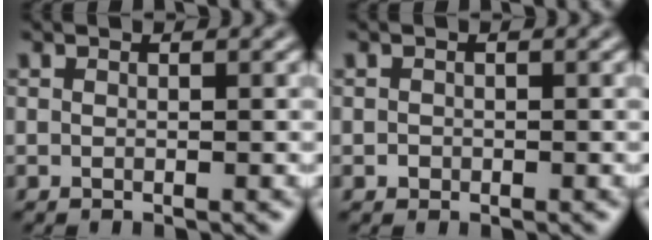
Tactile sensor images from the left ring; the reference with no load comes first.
{"total": 0.7, "force": [-0.2, 0.6, 0.1], "torque": [0.003, -0.004, -0.005]}